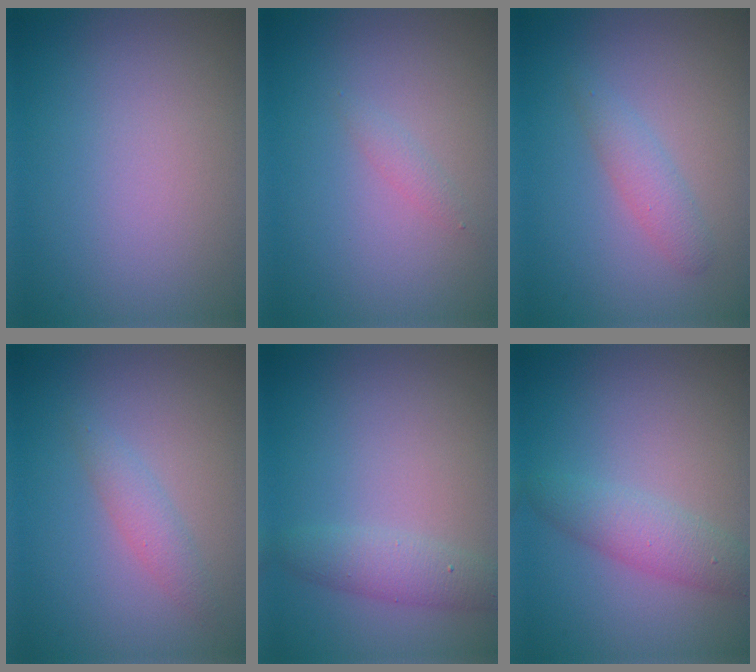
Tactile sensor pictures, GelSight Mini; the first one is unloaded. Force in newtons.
{"total": 0.8, "press": 0.8, "slide": 0.1}
{"total": 1.8, "press": 1.8, "slide": 0.0}
{"total": 1.6, "press": 1.6, "slide": 0.0}
{"total": 2.4, "press": 2.4, "slide": 0.1}
{"total": 2.8, "press": 2.8, "slide": 0.1}